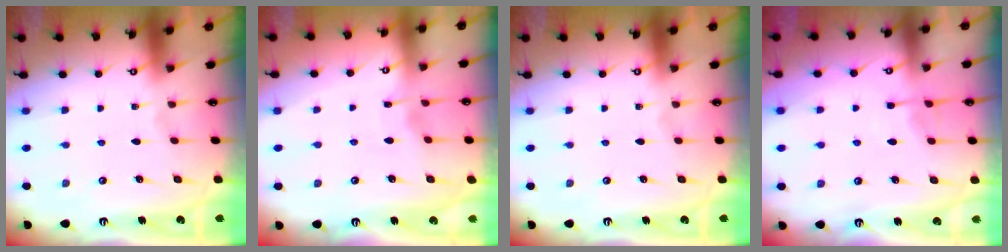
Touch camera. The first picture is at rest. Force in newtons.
{"total": 2.5, "press": 2.5, "slide": 0.2}
{"total": 0.0}
{"total": 4.1, "press": 4.0, "slide": 0.5}